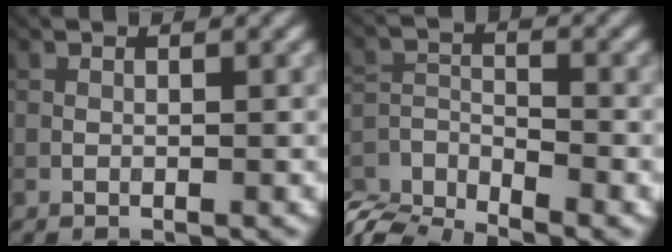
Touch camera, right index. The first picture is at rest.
{"total": 4.4, "force": [-3.3, 1.3, 2.5], "torque": [-0.047, -0.013, -0.064]}